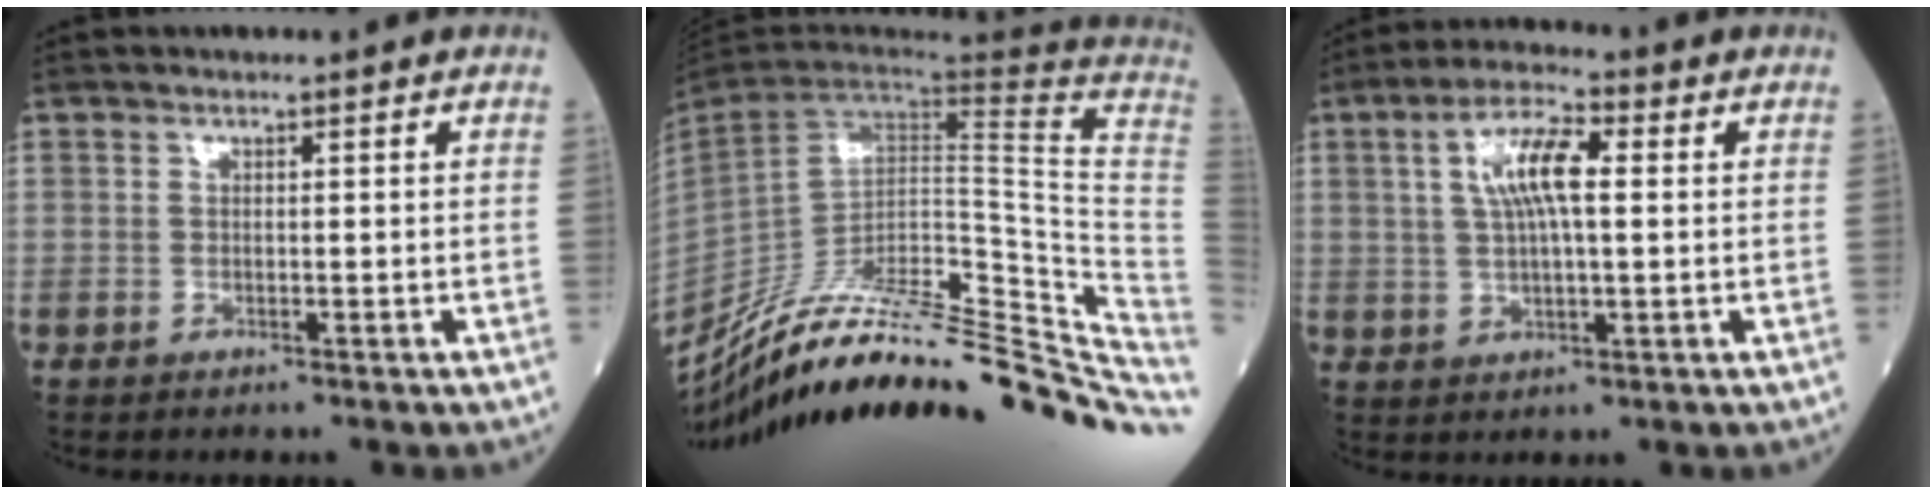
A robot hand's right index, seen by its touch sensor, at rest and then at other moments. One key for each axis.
{"total": 36.5, "fx": -31.4, "fy": 4.1, "fz": 18.2, "tx": -0.177, "ty": -0.038, "tz": -0.443}
{"total": 8.2, "fx": 1.9, "fy": 2.2, "fz": 7.6, "tx": -0.148, "ty": 0.017, "tz": 0.035}